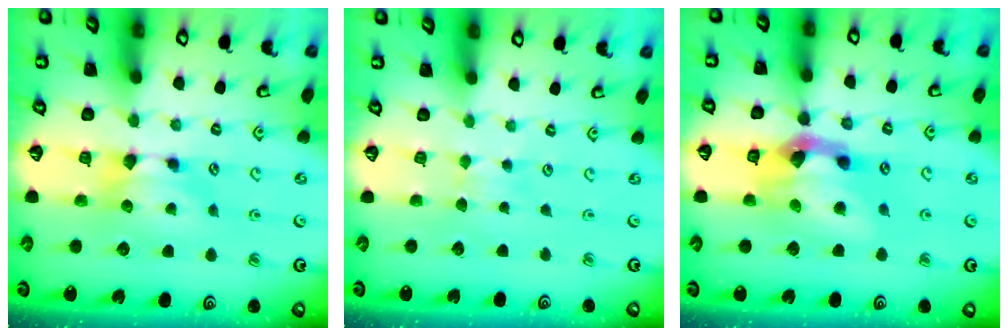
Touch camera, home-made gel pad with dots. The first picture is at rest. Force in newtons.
{"total": 2.9, "press": 2.9, "slide": 0.4}
{"total": 7.2, "press": 6.7, "slide": 2.8}